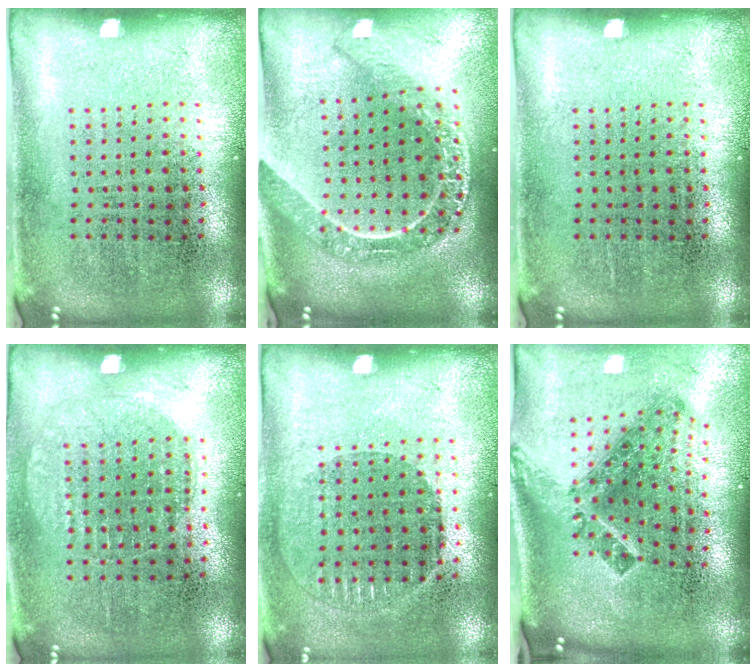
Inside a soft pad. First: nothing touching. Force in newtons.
{"total": 2.2, "press": 1.8, "slide": 1.1}
{"total": 0.0}
{"total": 1.0, "press": 0.9, "slide": 0.4}
{"total": 1.0, "press": 0.9, "slide": 0.4}
{"total": 2.0, "press": 1.4, "slide": 1.4}